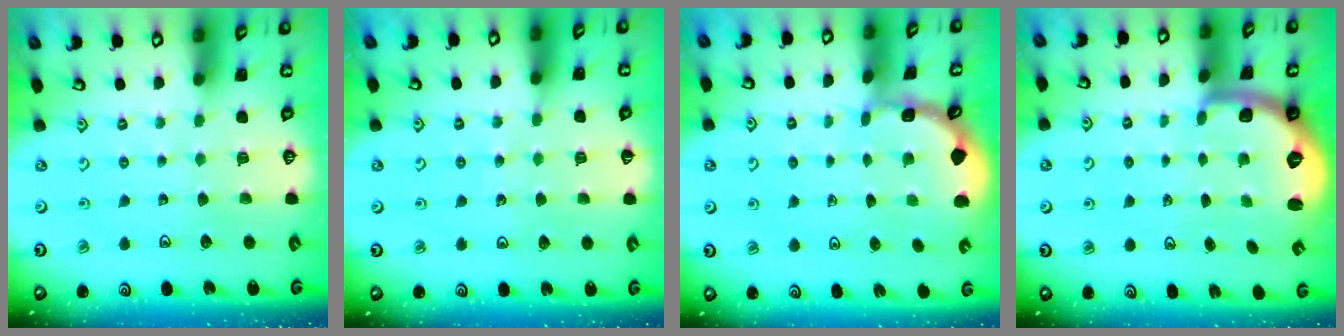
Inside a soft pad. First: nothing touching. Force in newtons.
{"total": 5.8, "press": 5.7, "slide": 0.6}
{"total": 1.5, "press": 1.5, "slide": 0.1}
{"total": 1.9, "press": 1.8, "slide": 0.5}